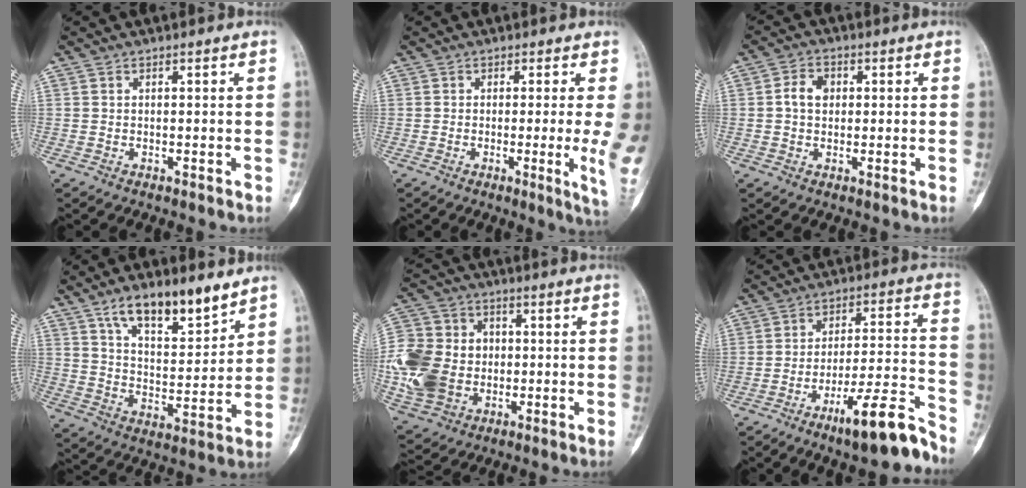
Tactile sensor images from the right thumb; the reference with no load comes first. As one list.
[{"total": 6.1, "force": [-0.1, -0.2, 6.0], "torque": [-0.080, -0.013, -0.003]}, {"total": 4.2, "force": [0.5, 3.3, 2.6], "torque": [-0.043, 0.012, 0.006]}, {"total": 13.4, "force": [9.2, 4.9, 8.4], "torque": [-0.112, -0.057, 0.163]}, {"total": 19.6, "force": [-1.6, 15.8, 11.5], "torque": [-0.245, 0.015, -0.018]}, {"total": 13.8, "force": [-9.8, 2.4, 9.4], "torque": [-0.135, 0.079, -0.158]}]